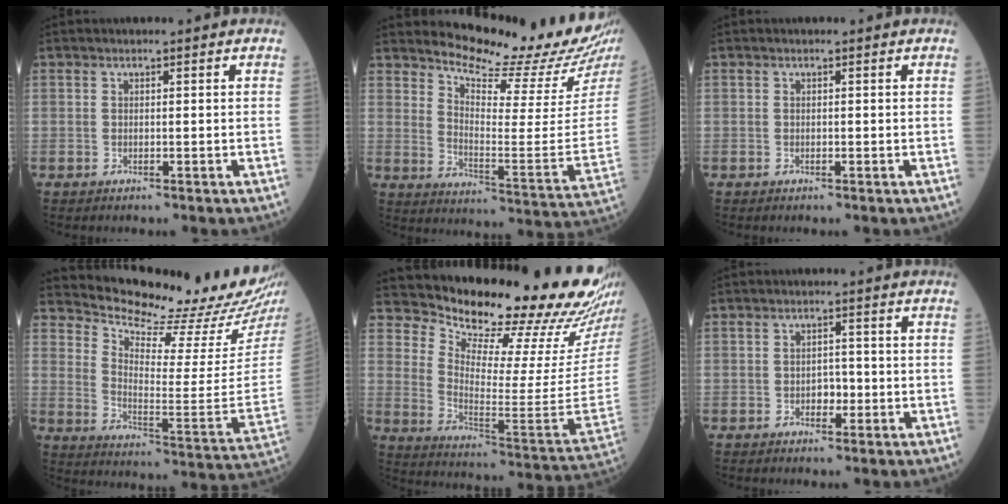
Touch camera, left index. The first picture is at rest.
{"total": 16.7, "force": [15.5, 0.0, 6.2], "torque": [-0.105, -0.103, 0.207]}
{"total": 0.0}
{"total": 19.7, "force": [18.6, 0.9, 6.4], "torque": [-0.117, -0.111, 0.244]}
{"total": 25.3, "force": [23.0, 1.3, 10.6], "torque": [-0.181, -0.134, 0.304]}
{"total": 2.3, "force": [-0.9, 1.5, 1.6], "torque": [-0.019, 0.005, -0.014]}